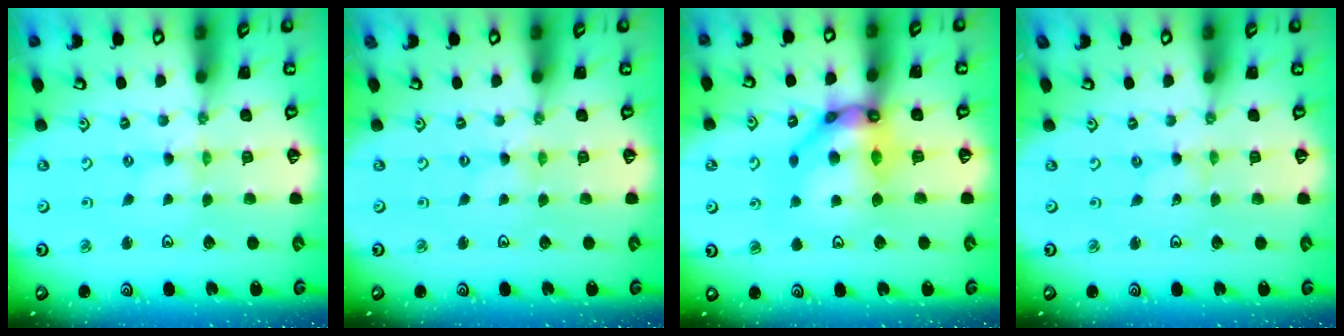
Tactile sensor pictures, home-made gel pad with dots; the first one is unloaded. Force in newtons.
{"total": 0.0}
{"total": 14.1, "press": 14.0, "slide": 1.4}
{"total": 0.0}